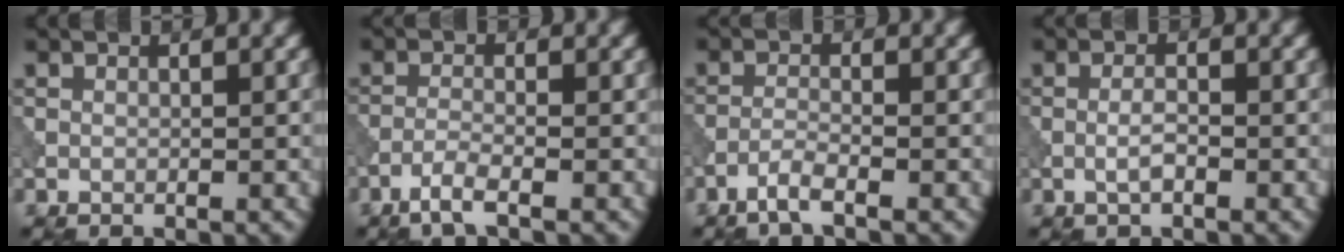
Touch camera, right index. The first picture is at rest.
{"total": 2.3, "force": [-1.6, 0.3, 1.6], "torque": [-0.031, 0.002, -0.042]}
{"total": 2.0, "force": [-1.4, 0.2, 1.4], "torque": [-0.025, 0.004, -0.038]}
{"total": 1.5, "force": [-0.6, 0.4, 1.4], "torque": [-0.030, 0.002, -0.015]}